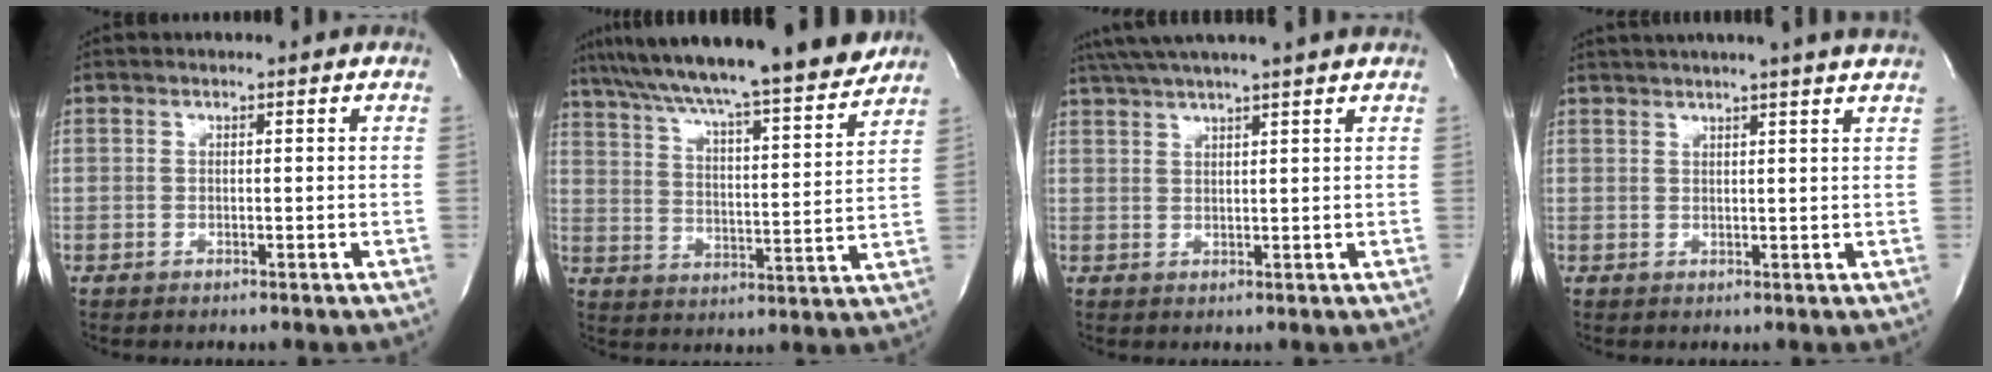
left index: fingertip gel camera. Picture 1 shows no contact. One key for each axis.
{"total": 21.2, "fx": 18.7, "fy": 0.4, "fz": 9.9, "tx": -0.169, "ty": -0.012, "tz": 0.275}
{"total": 8.9, "fx": 7.5, "fy": -1.5, "fz": 4.5, "tx": -0.078, "ty": 0.023, "tz": 0.108}
{"total": 8.8, "fx": 7.4, "fy": -1.5, "fz": 4.6, "tx": -0.070, "ty": 0.013, "tz": 0.086}